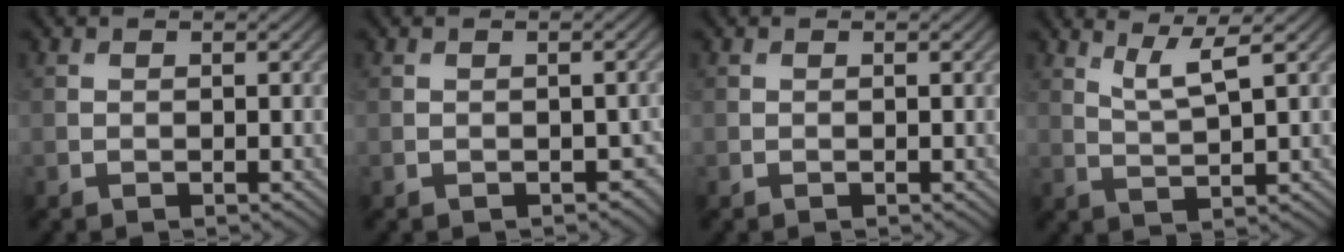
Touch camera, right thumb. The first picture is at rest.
{"total": 2.0, "force": [-0.7, 1.3, 1.3], "torque": [-0.019, -0.014, -0.004]}
{"total": 0.0}
{"total": 3.9, "force": [2.4, 0.4, 3.1], "torque": [-0.068, 0.000, 0.055]}